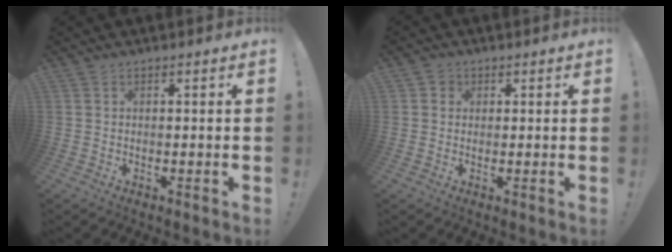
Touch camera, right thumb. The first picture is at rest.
{"total": 1.9, "force": [0.4, 1.8, 0.4], "torque": [-0.005, 0.001, 0.007]}